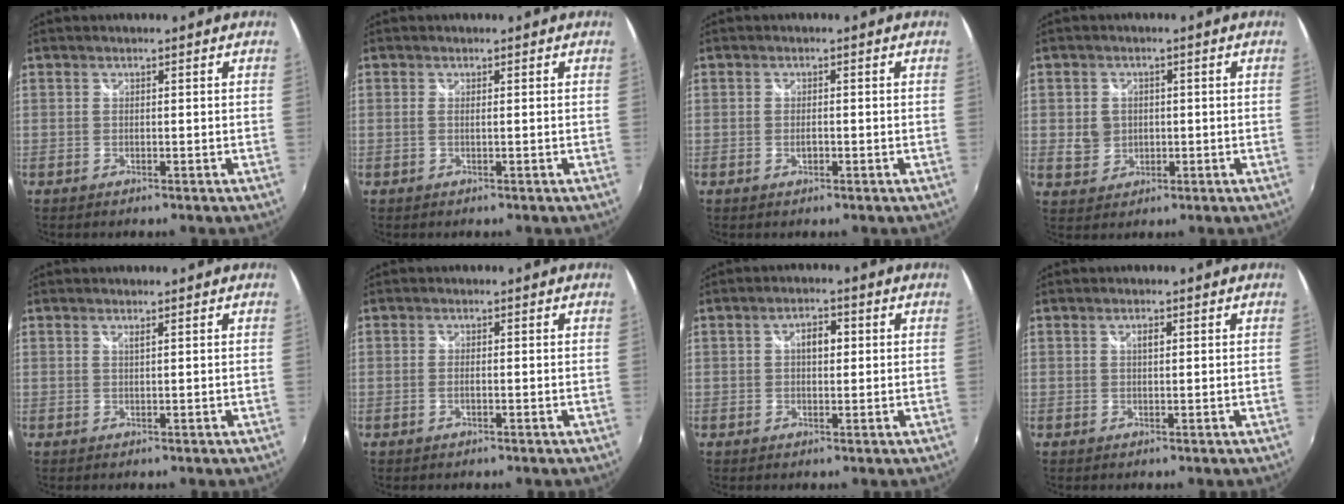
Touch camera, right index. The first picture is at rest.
{"total": 0.9, "force": [-0.1, -0.2, 0.9], "torque": [-0.017, -0.001, -0.003]}
{"total": 1.4, "force": [-0.5, 0.7, 1.1], "torque": [-0.019, -0.001, -0.008]}
{"total": 4.8, "force": [-0.2, 4.4, 2.0], "torque": [-0.039, 0.004, 0.002]}
{"total": 0.7, "force": [0.5, -0.3, 0.4], "torque": [-0.006, 0.001, 0.007]}
{"total": 1.2, "force": [-0.4, 0.4, 1.1], "torque": [-0.024, -0.001, -0.008]}
{"total": 3.4, "force": [0.6, 1.8, 2.8], "torque": [-0.044, 0.009, 0.008]}
{"total": 1.2, "force": [0.5, 0.3, 1.1], "torque": [-0.018, 0.003, 0.007]}